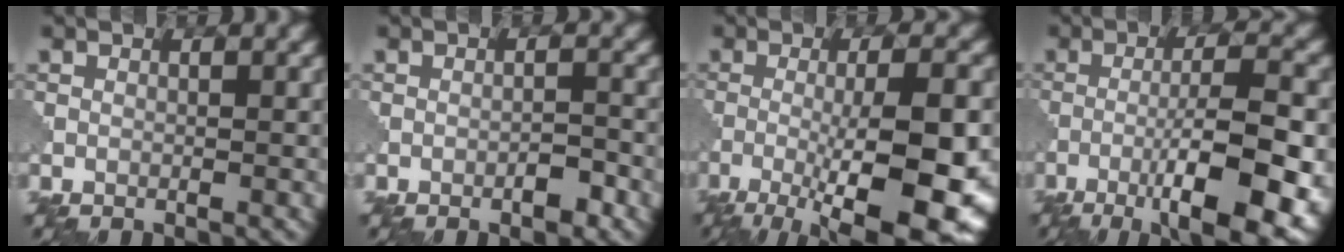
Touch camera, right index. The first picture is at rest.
{"total": 1.6, "force": [-1.0, 0.5, 1.2], "torque": [-0.017, 0.003, -0.018]}
{"total": 11.7, "force": [-4.0, 2.9, 10.6], "torque": [-0.164, -0.009, -0.058]}
{"total": 10.9, "force": [-4.5, 2.4, 9.7], "torque": [-0.149, -0.002, -0.067]}